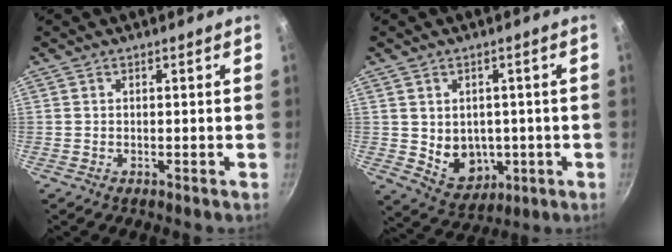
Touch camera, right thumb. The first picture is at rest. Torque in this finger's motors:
{"motor_torque": [-0.39, 0.52, -0.43, 0.08, 0.02]}